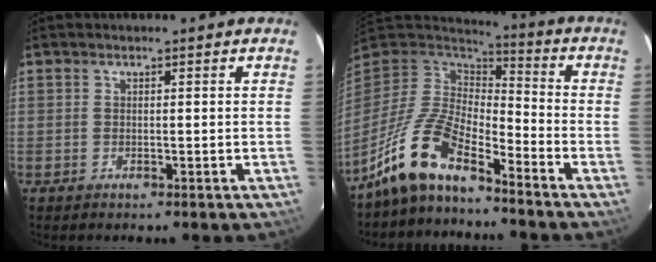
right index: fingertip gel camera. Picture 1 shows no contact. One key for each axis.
{"total": 11.8, "fx": -9.0, "fy": 3.2, "fz": 7.0, "tx": -0.153, "ty": 0.017, "tz": -0.176}